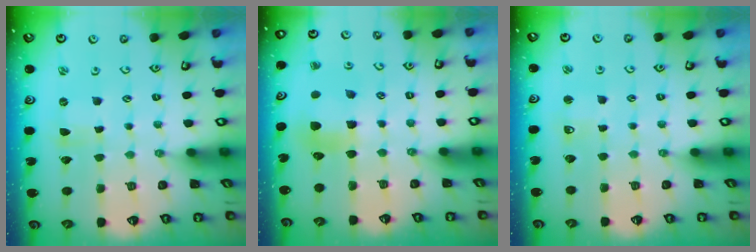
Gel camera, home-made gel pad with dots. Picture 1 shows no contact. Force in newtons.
{"total": 6.7, "press": 6.7, "slide": 0.7}
{"total": 4.0, "press": 3.9, "slide": 0.6}